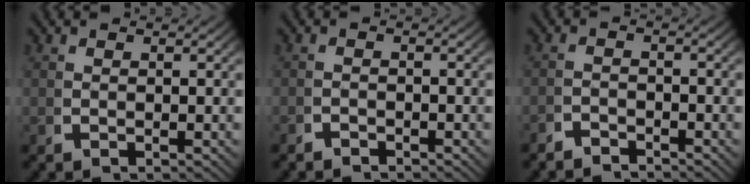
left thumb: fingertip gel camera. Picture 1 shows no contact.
{"total": 1.5, "force": [-1.5, 0.4, 0.1], "torque": [0.000, -0.008, -0.026]}
{"total": 2.5, "force": [-2.5, 0.6, 0.1], "torque": [0.001, -0.011, -0.046]}